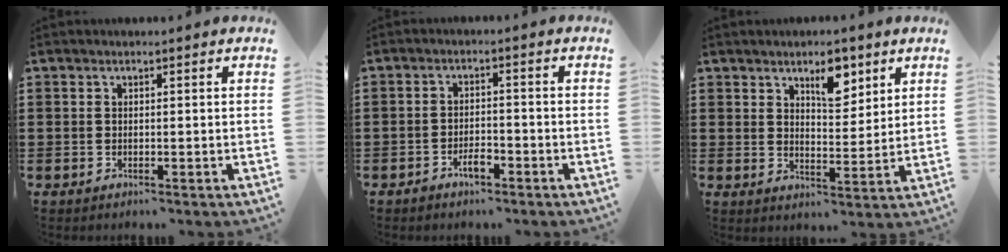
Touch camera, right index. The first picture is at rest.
{"total": 2.8, "force": [-2.0, 1.1, 1.7], "torque": [-0.031, 0.005, -0.039]}
{"total": 6.2, "force": [3.9, 2.7, 3.9], "torque": [-0.047, -0.007, 0.062]}